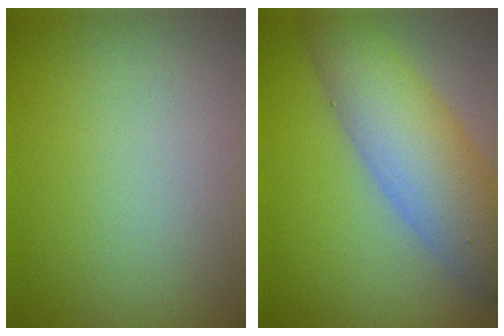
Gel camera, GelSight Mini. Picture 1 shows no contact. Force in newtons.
{"total": 7.5, "press": 7.5, "slide": 0.3}